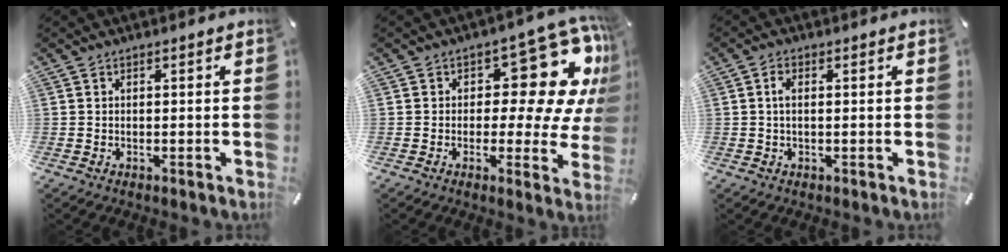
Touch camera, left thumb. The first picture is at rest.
{"total": 18.4, "force": [6.9, 9.8, 14.0], "torque": [-0.159, -0.056, 0.112]}
{"total": 2.6, "force": [0.4, 1.2, 2.3], "torque": [-0.048, 0.005, 0.004]}